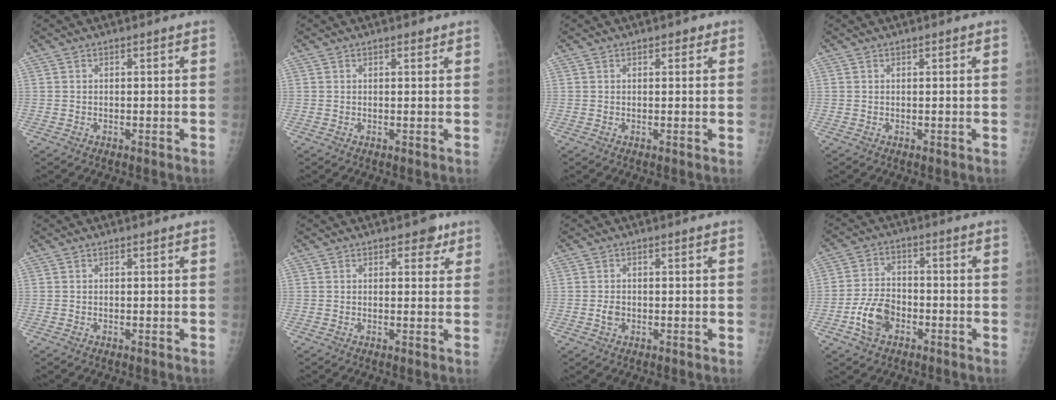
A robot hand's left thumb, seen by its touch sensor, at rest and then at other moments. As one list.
[{"total": 0.9, "force": [0.6, 0.4, 0.5], "torque": [-0.002, -0.002, 0.006]}, {"total": 1.6, "force": [0.8, 0.9, 1.0], "torque": [0.000, 0.000, 0.006]}, {"total": 0.5, "force": [0.2, 0.2, 0.4], "torque": [-0.005, 0.001, 0.003]}, {"total": 0.0}, {"total": 3.4, "force": [1.8, 2.1, 1.9], "torque": [0.003, -0.005, 0.018]}, {"total": 1.9, "force": [-0.6, 1.5, 1.0], "torque": [-0.012, 0.005, -0.012]}, {"total": 8.0, "force": [-3.6, 5.2, 4.8], "torque": [-0.082, 0.024, -0.068]}]